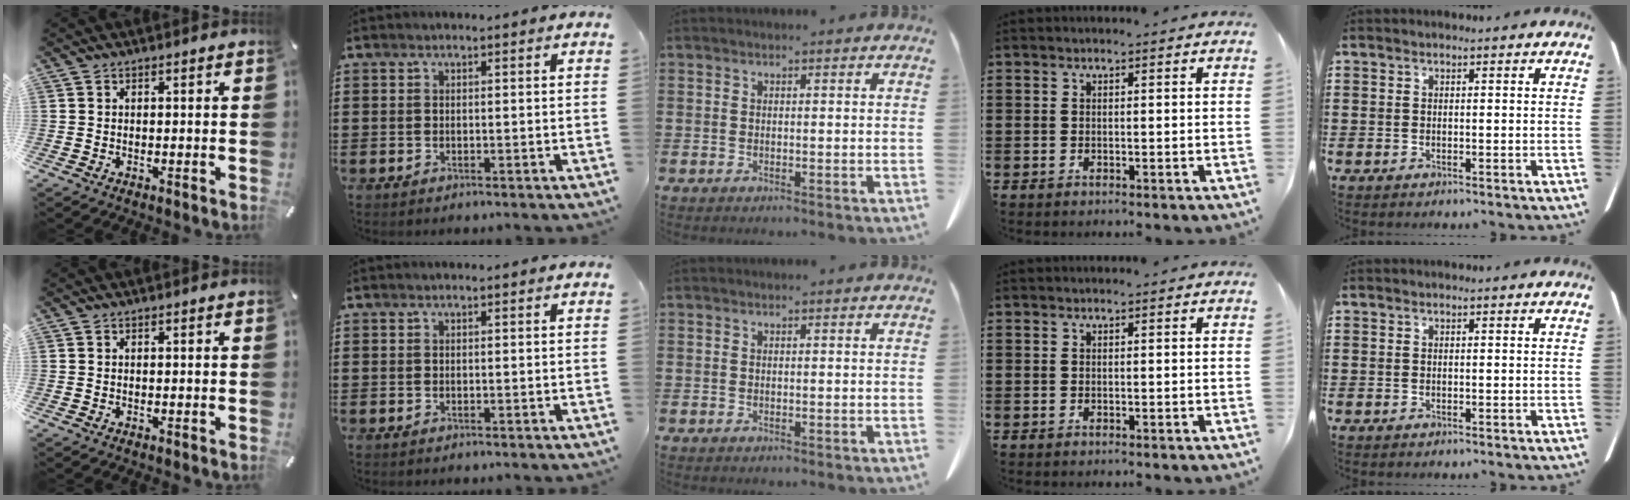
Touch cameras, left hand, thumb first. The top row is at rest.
{}